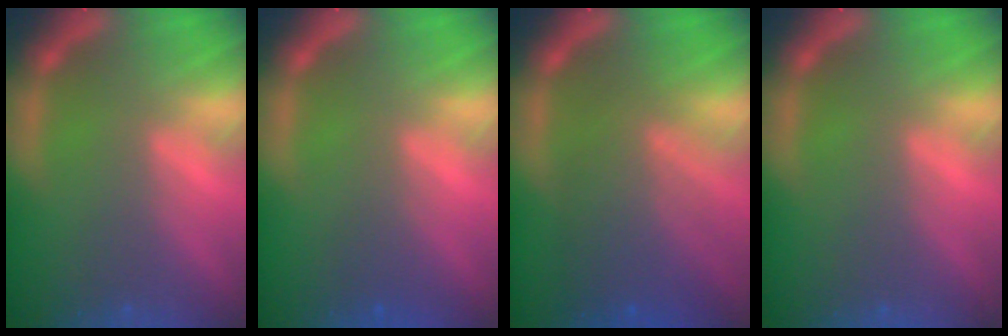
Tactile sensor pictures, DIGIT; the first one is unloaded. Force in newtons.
{"total": 1.5}
{"total": 7.0}
{"total": 0.0}